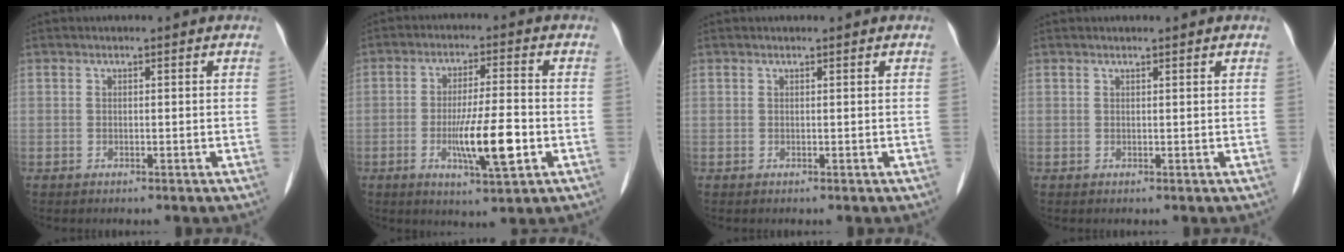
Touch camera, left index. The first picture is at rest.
{"total": 9.0, "force": [-2.5, 1.0, 8.6], "torque": [-0.155, -0.010, -0.043]}
{"total": 0.6, "force": [0.5, 0.0, 0.2], "torque": [-0.008, 0.003, 0.008]}
{"total": 1.1, "force": [0.9, 0.1, 0.6], "torque": [-0.011, 0.008, 0.016]}